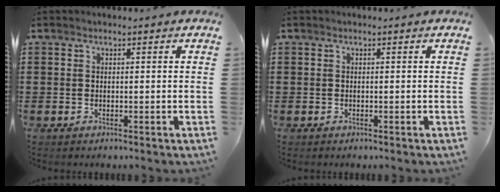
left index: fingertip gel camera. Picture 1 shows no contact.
{"total": 0.0}